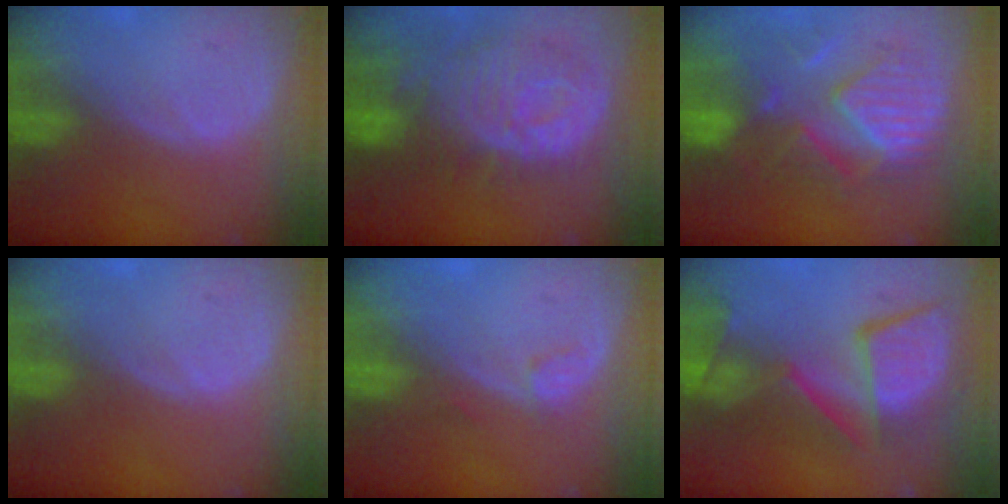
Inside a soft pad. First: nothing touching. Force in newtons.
{"total": 12.6, "press": 11.2, "slide": 5.7}
{"total": 9.6, "press": 9.3, "slide": 2.2}
{"total": 0.0}
{"total": 1.1, "press": 1.1, "slide": 0.2}
{"total": 11.5, "press": 10.7, "slide": 4.4}